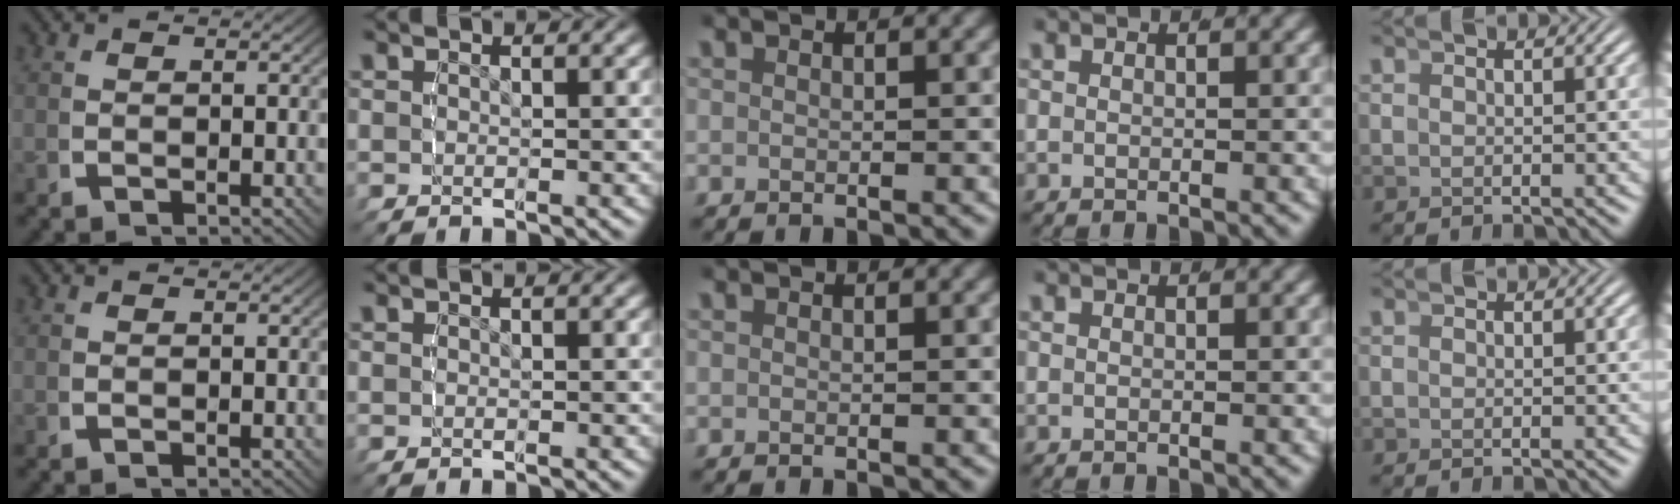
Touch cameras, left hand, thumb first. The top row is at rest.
{}